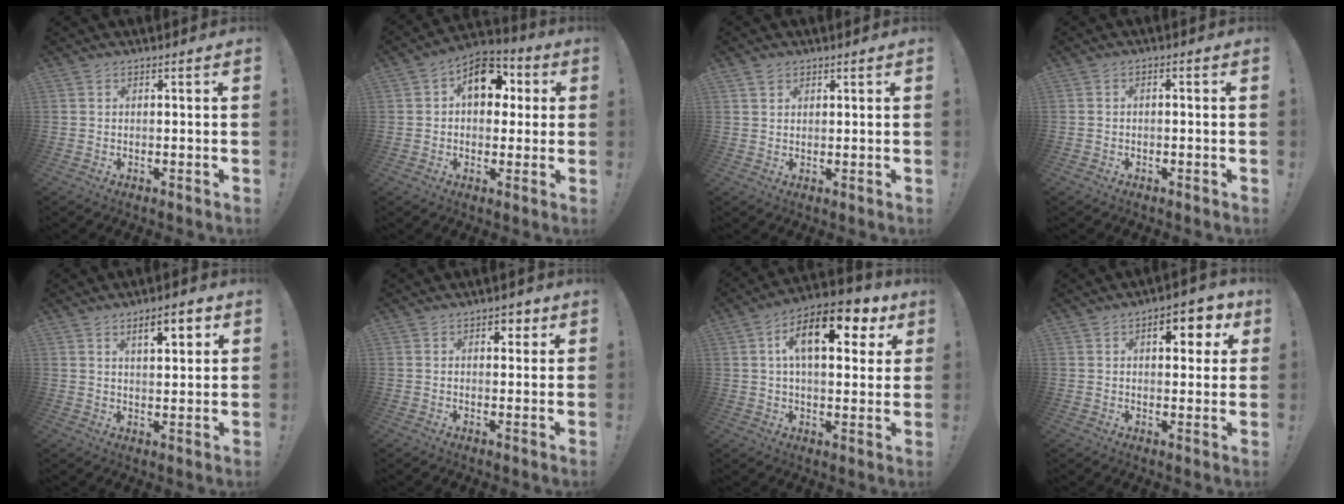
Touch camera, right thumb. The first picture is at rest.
{"total": 13.1, "force": [3.3, 9.7, 8.2], "torque": [-0.094, 0.003, 0.063]}
{"total": 1.9, "force": [1.4, 1.3, 0.3], "torque": [0.004, -0.006, 0.026]}
{"total": 1.6, "force": [-1.4, 0.2, 0.8], "torque": [-0.010, 0.005, -0.026]}
{"total": 7.7, "force": [4.0, 2.5, 6.2], "torque": [-0.077, -0.015, 0.060]}
{"total": 3.4, "force": [1.7, 2.5, 1.6], "torque": [-0.006, -0.003, 0.024]}
{"total": 16.9, "force": [6.4, 7.9, 13.5], "torque": [-0.196, -0.020, 0.100]}
{"total": 8.4, "force": [3.3, 4.2, 6.5], "torque": [-0.067, -0.007, 0.048]}